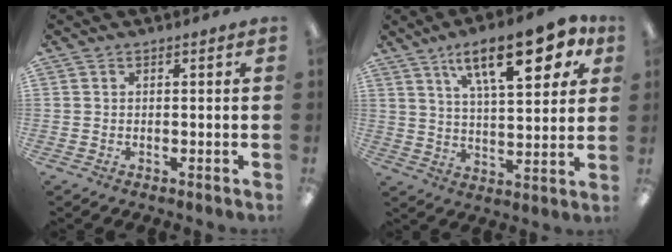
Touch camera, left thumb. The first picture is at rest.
{"total": 19.3, "force": [10.3, 7.6, 14.4], "torque": [-0.211, -0.035, 0.159]}